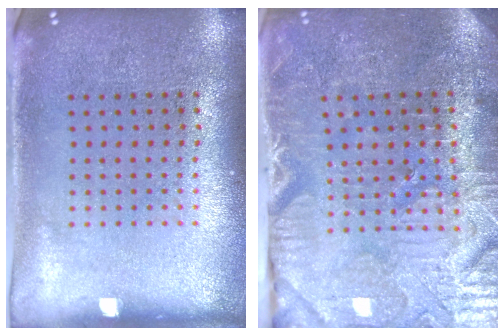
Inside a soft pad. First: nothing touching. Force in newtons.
{"total": 4.0, "press": 3.9, "slide": 0.6}